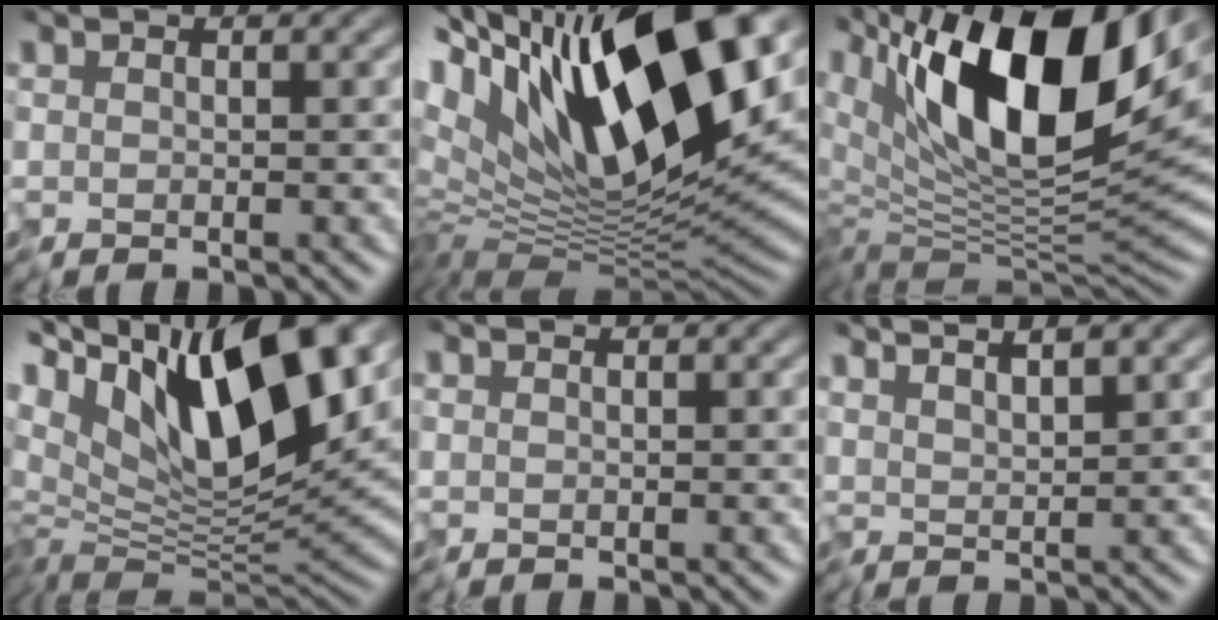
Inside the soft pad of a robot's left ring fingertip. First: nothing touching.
{"total": 16.9, "force": [4.5, 7.7, 14.3], "torque": [-0.243, -0.002, 0.064]}
{"total": 16.8, "force": [5.2, 7.7, 14.0], "torque": [-0.244, 0.002, 0.076]}
{"total": 15.5, "force": [3.4, 7.2, 13.2], "torque": [-0.226, 0.009, 0.031]}
{"total": 0.0}
{"total": 3.9, "force": [2.9, 0.9, 2.4], "torque": [-0.037, 0.011, 0.030]}